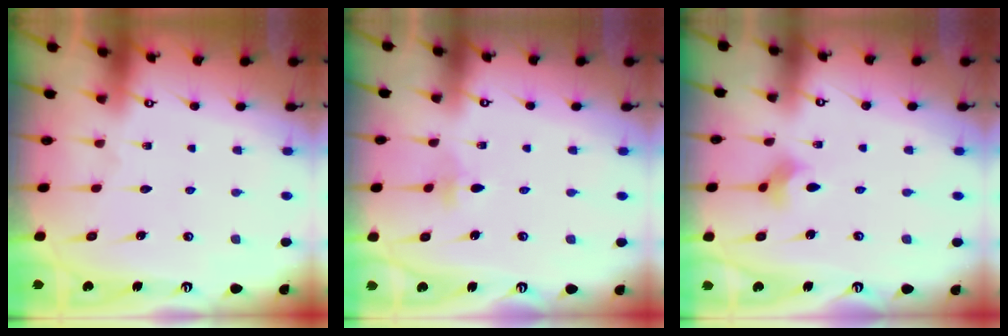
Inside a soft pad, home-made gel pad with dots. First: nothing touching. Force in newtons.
{"total": 2.8, "press": 2.7, "slide": 0.9}
{"total": 2.6, "press": 2.5, "slide": 0.6}